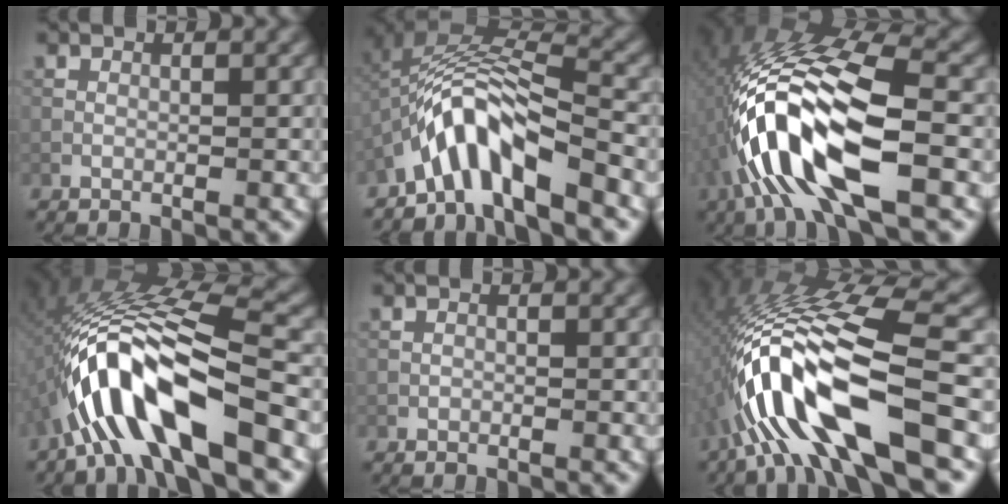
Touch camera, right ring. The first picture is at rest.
{"total": 7.0, "force": [-4.0, 2.0, 5.4], "torque": [-0.095, 0.013, -0.076]}
{"total": 12.3, "force": [-3.8, 3.9, 11.1], "torque": [-0.232, 0.013, -0.069]}
{"total": 11.8, "force": [-4.6, 2.9, 10.5], "torque": [-0.200, 0.022, -0.074]}
{"total": 0.0}
{"total": 13.2, "force": [-4.2, 3.1, 12.2], "torque": [-0.239, 0.018, -0.061]}